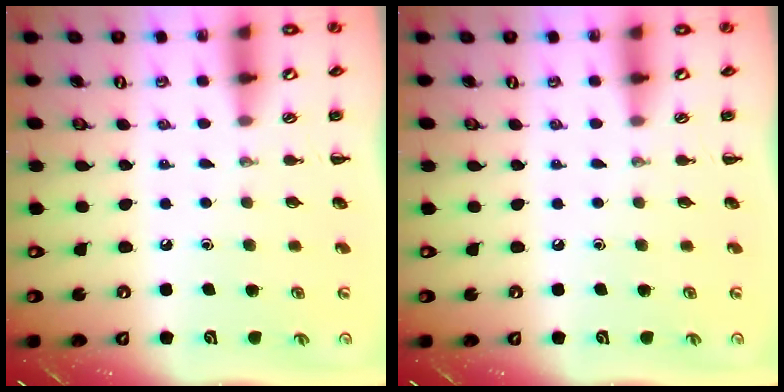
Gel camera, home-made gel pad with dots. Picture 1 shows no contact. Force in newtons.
{"total": 0.0}